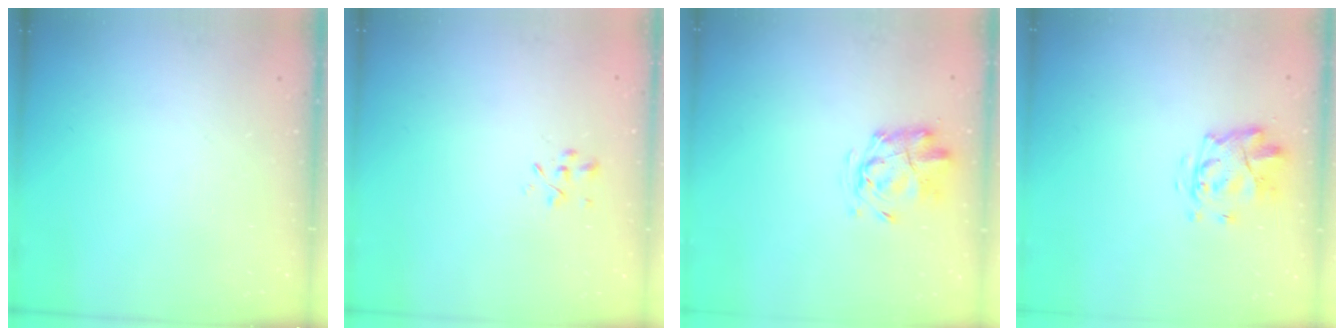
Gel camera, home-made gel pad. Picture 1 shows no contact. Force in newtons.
{"total": 1.3, "press": 1.2, "slide": 0.5}
{"total": 2.4, "press": 2.3, "slide": 0.5}
{"total": 3.7, "press": 3.3, "slide": 1.6}